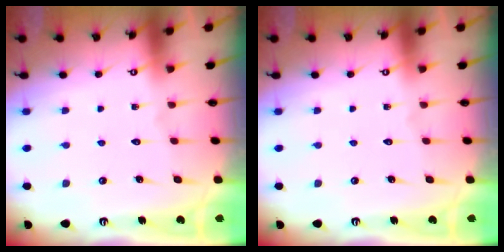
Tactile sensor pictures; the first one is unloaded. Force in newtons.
{"total": 0.0}